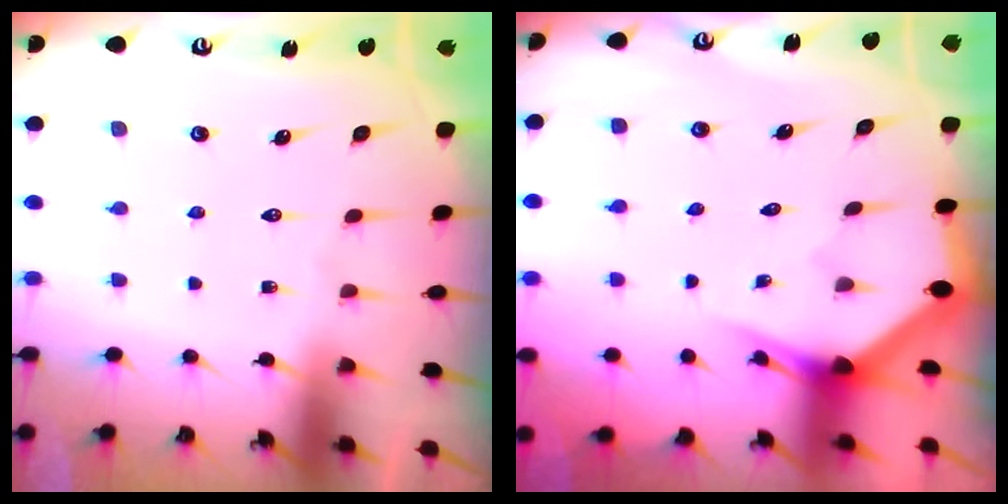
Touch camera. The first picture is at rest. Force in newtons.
{"total": 2.7, "press": 2.7, "slide": 0.0}